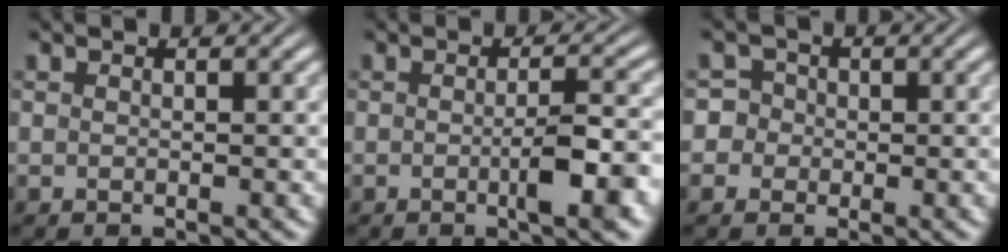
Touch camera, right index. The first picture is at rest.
{"total": 3.4, "force": [-1.1, 0.4, 3.2], "torque": [-0.044, 0.003, -0.024]}
{"total": 6.5, "force": [-0.9, 6.3, 1.7], "torque": [-0.060, -0.017, -0.025]}